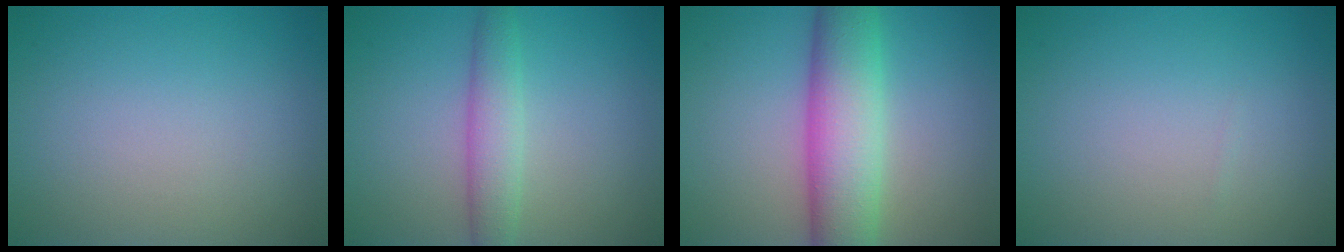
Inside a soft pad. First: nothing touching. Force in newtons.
{"total": 3.2, "press": 3.2, "slide": 0.1}
{"total": 8.2, "press": 8.2, "slide": 0.2}
{"total": 0.0}